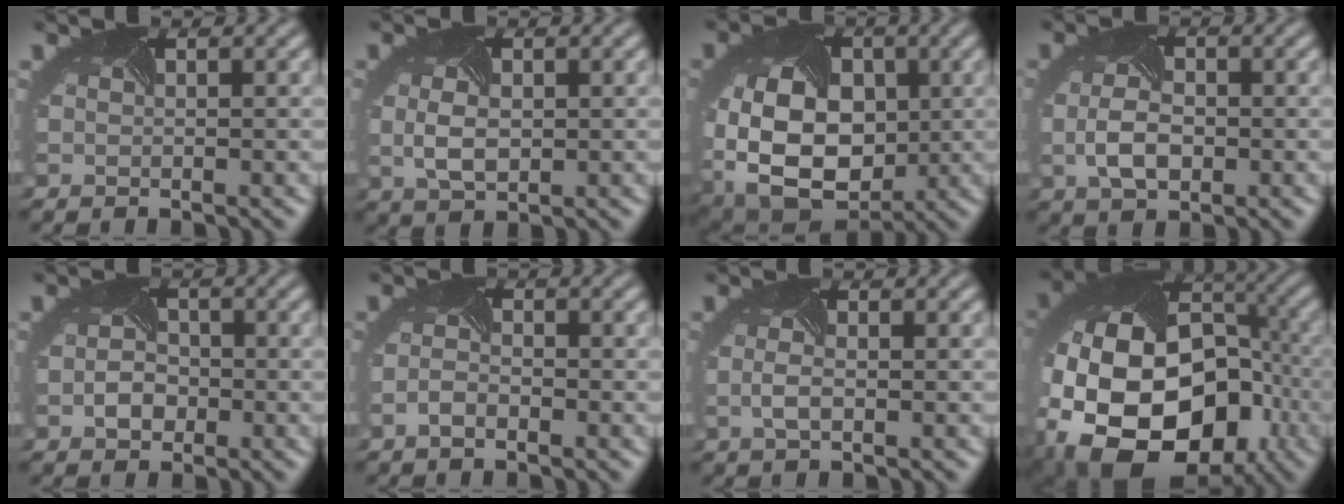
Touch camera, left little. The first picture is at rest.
{"total": 2.8, "force": [-0.1, 1.8, 2.2], "torque": [-0.054, -0.004, 0.000]}
{"total": 14.5, "force": [-1.5, 10.7, 9.8], "torque": [-0.192, -0.027, -0.010]}
{"total": 3.8, "force": [-0.6, 2.4, 2.9], "torque": [-0.068, -0.006, -0.011]}
{"total": 2.2, "force": [-0.9, 1.7, 1.2], "torque": [-0.026, -0.005, -0.020]}
{"total": 1.5, "force": [-1.1, 0.5, 0.9], "torque": [-0.025, -0.006, -0.022]}
{"total": 1.5, "force": [-0.4, 0.5, 1.3], "torque": [-0.037, -0.006, -0.009]}
{"total": 20.1, "force": [-6.5, 14.3, 12.5], "torque": [-0.217, -0.035, -0.100]}